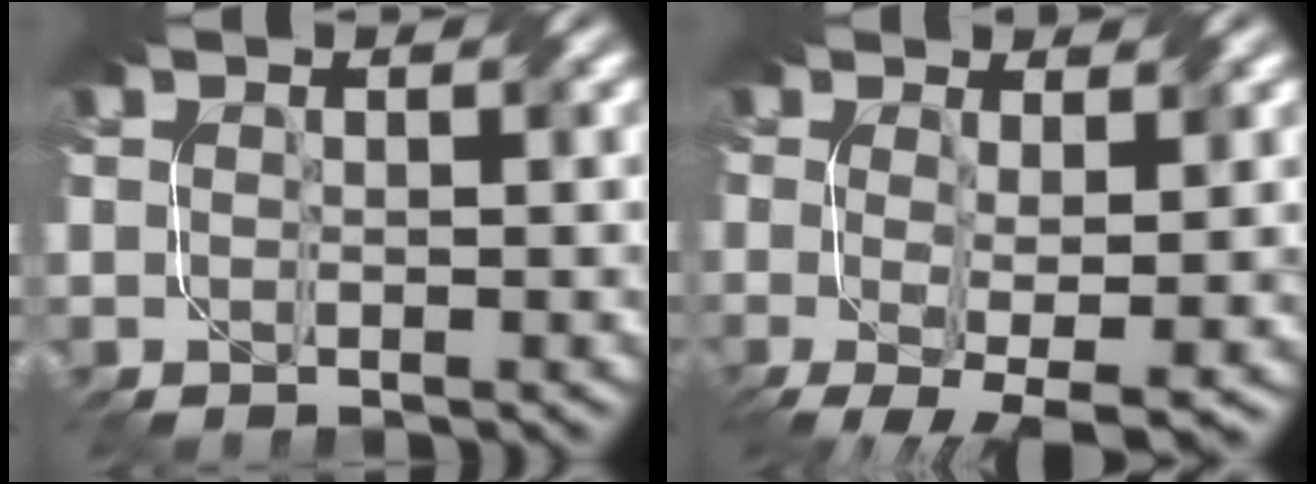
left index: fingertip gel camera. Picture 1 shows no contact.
{"total": 6.4, "force": [-1.5, 2.8, 5.6], "torque": [-0.104, -0.012, -0.015]}